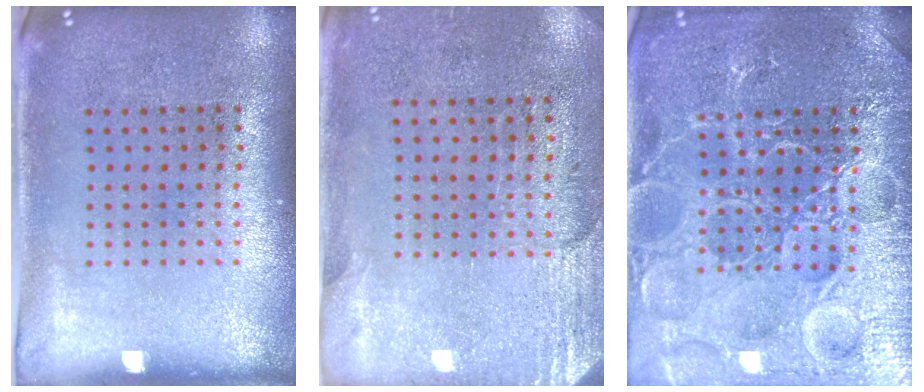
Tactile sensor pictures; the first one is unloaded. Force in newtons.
{"total": 2.8, "press": 2.5, "slide": 1.2}
{"total": 7.4, "press": 7.4, "slide": 0.9}